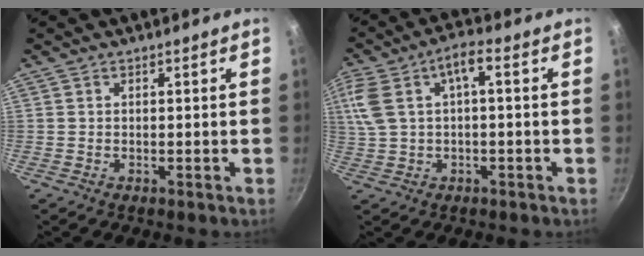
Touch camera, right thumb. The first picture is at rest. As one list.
[{"total": 10.1, "force": [1.2, 4.7, 8.8], "torque": [-0.189, 0.022, 0.024]}]